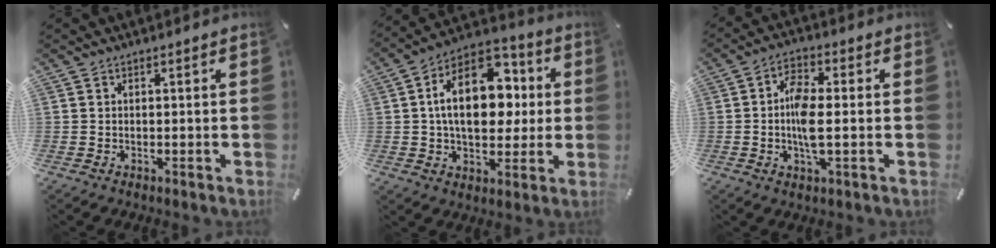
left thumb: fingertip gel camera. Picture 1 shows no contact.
{"total": 18.8, "force": [3.1, 12.5, 13.7], "torque": [-0.224, -0.006, 0.054]}
{"total": 7.7, "force": [-0.6, 3.0, 7.1], "torque": [-0.153, -0.002, -0.015]}